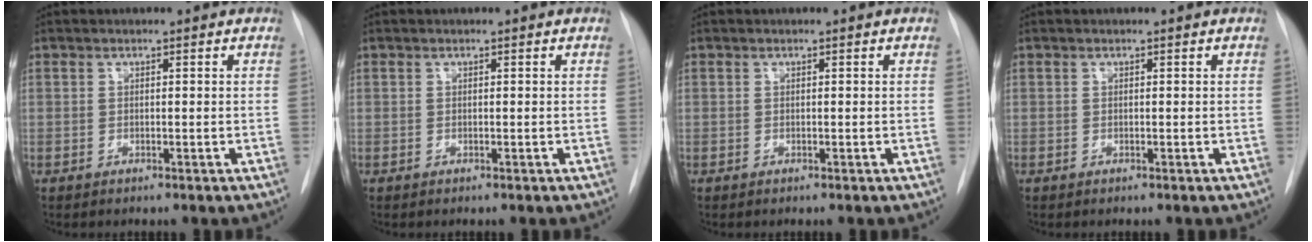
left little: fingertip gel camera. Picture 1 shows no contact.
{"total": 0.0}
{"total": 0.0}
{"total": 0.0}